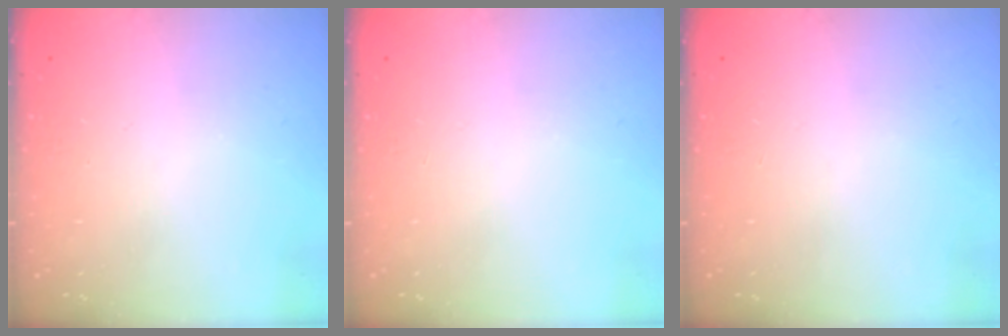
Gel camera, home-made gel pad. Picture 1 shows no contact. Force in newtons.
{"total": 0.0}
{"total": 0.0}